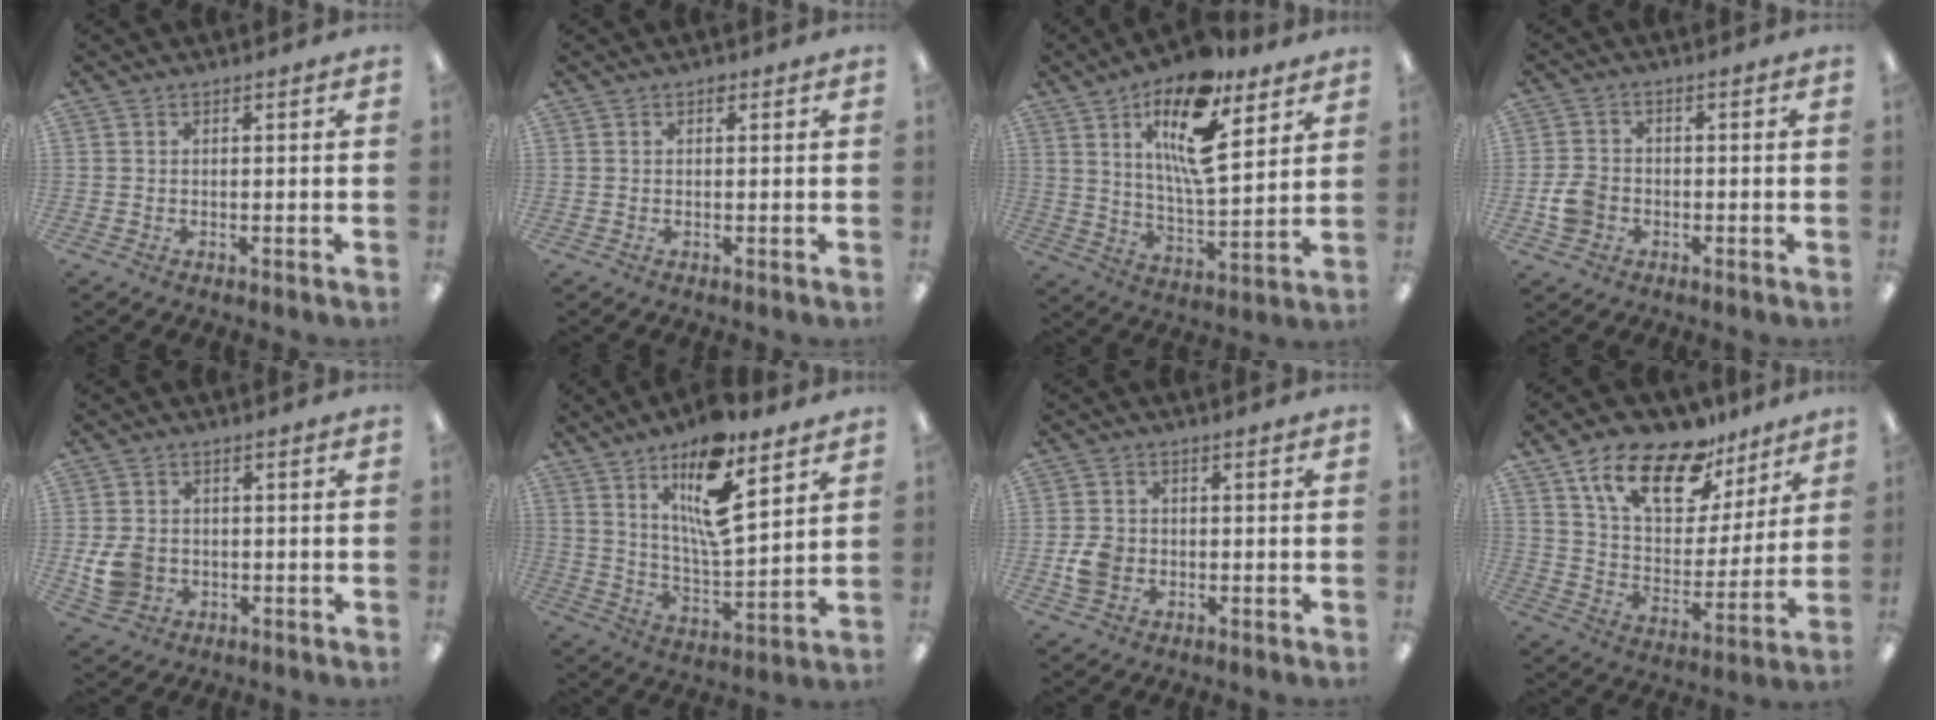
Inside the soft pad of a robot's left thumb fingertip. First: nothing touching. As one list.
[{"total": 0.8, "force": [0.5, 0.4, 0.4], "torque": [-0.009, 0.003, 0.008]}, {"total": 19.0, "force": [10.3, 7.2, 14.3], "torque": [-0.231, -0.046, 0.167]}, {"total": 5.3, "force": [-1.7, 4.3, 2.5], "torque": [-0.055, 0.009, -0.030]}, {"total": 6.8, "force": [-1.0, 5.7, 3.5], "torque": [-0.073, 0.010, -0.016]}, {"total": 17.1, "force": [10.2, 5.1, 12.6], "torque": [-0.215, -0.050, 0.167]}, {"total": 4.9, "force": [-1.1, 4.2, 2.2], "torque": [-0.035, 0.003, -0.020]}, {"total": 19.2, "force": [12.9, 9.5, 10.6], "torque": [-0.190, -0.066, 0.226]}]